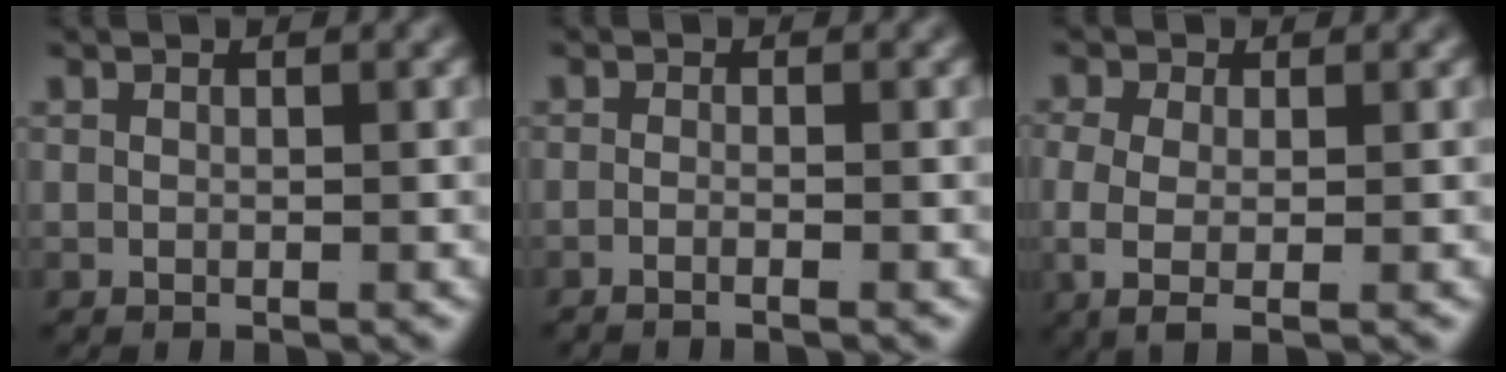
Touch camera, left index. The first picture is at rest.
{"total": 1.4, "force": [-1.3, -0.1, 0.7], "torque": [-0.019, -0.006, -0.022]}
{"total": 3.9, "force": [-0.7, 1.9, 3.4], "torque": [-0.088, -0.024, 0.003]}